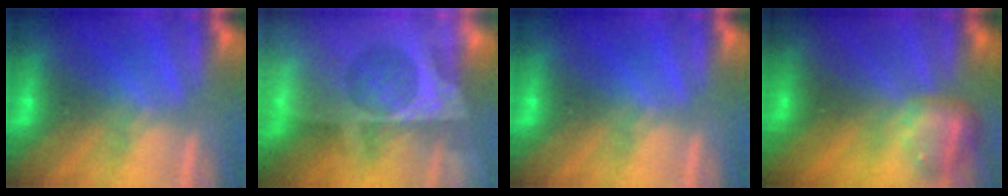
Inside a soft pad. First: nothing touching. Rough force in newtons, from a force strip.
{"total": 8.3}
{"total": 0.0}
{"total": 6.5}